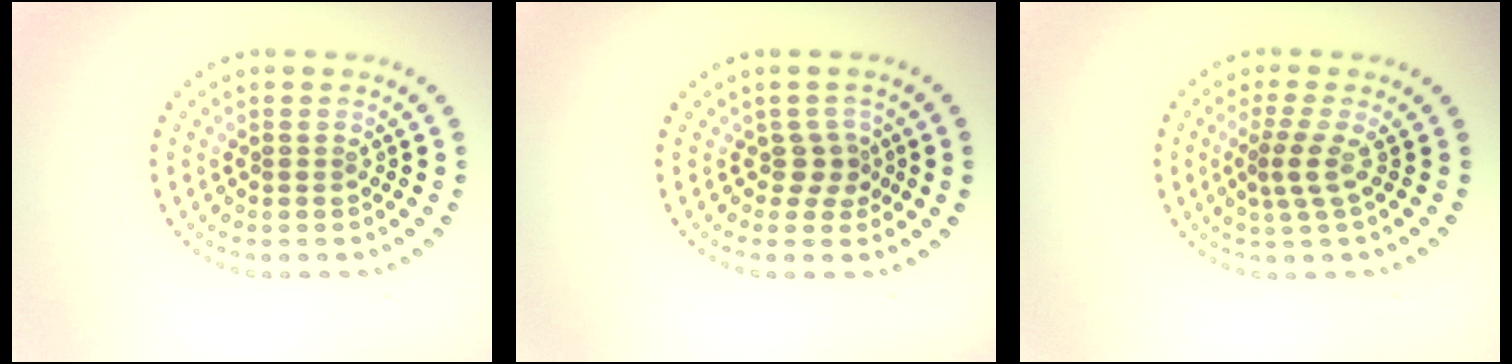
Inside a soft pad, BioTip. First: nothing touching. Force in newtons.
{"total": 2.0, "press": 1.3, "slide": 1.5}
{"total": 2.2, "press": 1.5, "slide": 1.6}